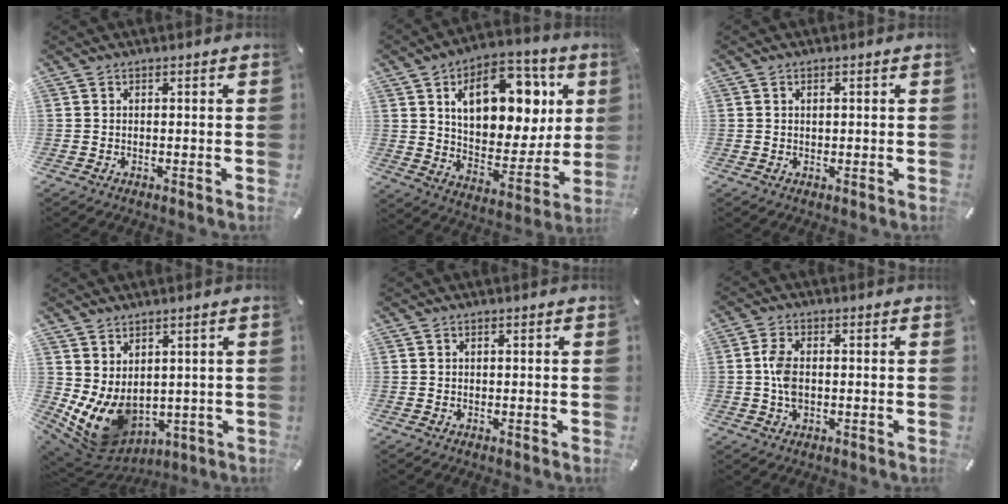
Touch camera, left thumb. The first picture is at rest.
{"total": 18.3, "force": [8.0, 11.7, 11.6], "torque": [-0.167, -0.035, 0.139]}
{"total": 0.9, "force": [0.2, 0.6, 0.6], "torque": [-0.014, 0.002, 0.003]}
{"total": 8.8, "force": [0.6, 7.2, 5.0], "torque": [-0.116, -0.023, 0.018]}
{"total": 0.0}
{"total": 5.1, "force": [-0.2, 3.1, 4.1], "torque": [-0.097, 0.000, -0.008]}